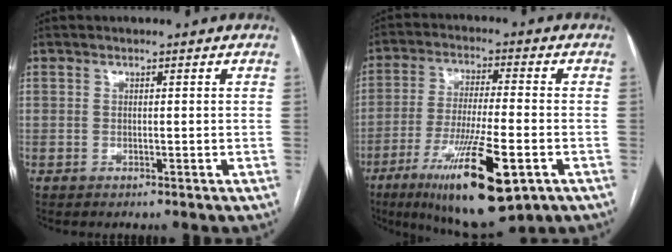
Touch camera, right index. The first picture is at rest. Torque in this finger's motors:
{"motor_torque": [1.69, -0.45, 0.89, 0.21]}